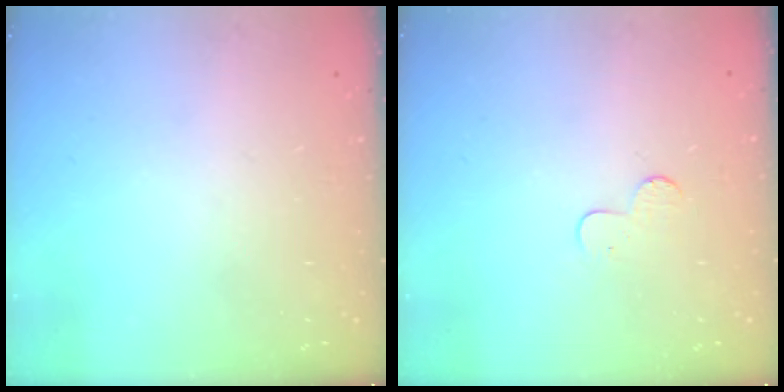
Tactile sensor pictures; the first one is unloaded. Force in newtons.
{"total": 4.4, "press": 4.4, "slide": 0.4}